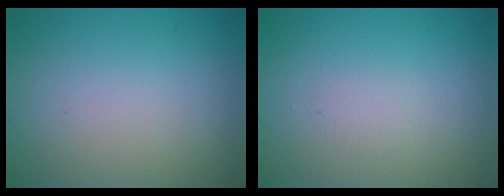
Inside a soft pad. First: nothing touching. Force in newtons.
{"total": 0.6, "press": 0.6, "slide": 0.0}